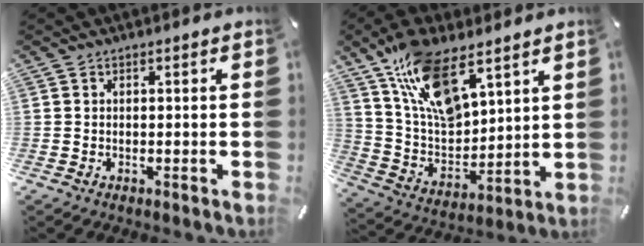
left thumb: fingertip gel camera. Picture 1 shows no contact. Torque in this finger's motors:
{"motor_torque": [1.25, 0.96, 1.39, -1.38, 0.23]}